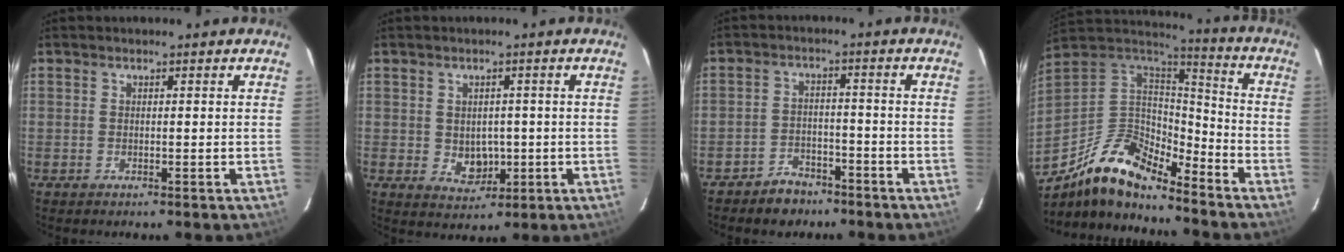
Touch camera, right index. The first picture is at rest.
{"total": 4.9, "force": [-0.4, 4.1, 2.7], "torque": [-0.047, 0.000, 0.006]}
{"total": 5.7, "force": [-4.5, 3.3, 1.1], "torque": [-0.042, 0.017, -0.067]}
{"total": 18.3, "force": [-14.0, 5.8, 10.3], "torque": [-0.211, -0.012, -0.268]}